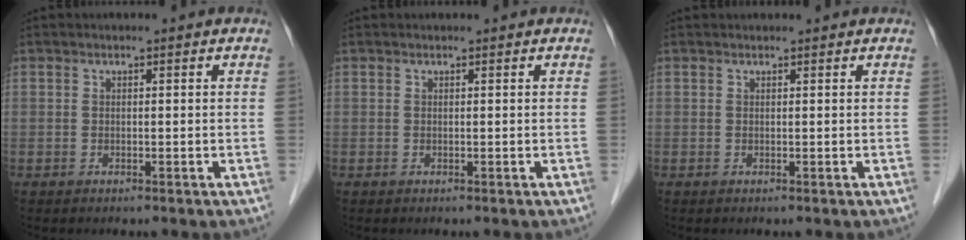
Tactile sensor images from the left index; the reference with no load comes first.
{"total": 0.0}
{"total": 1.1, "force": [1.1, 0.1, 0.1], "torque": [-0.008, 0.013, 0.015]}